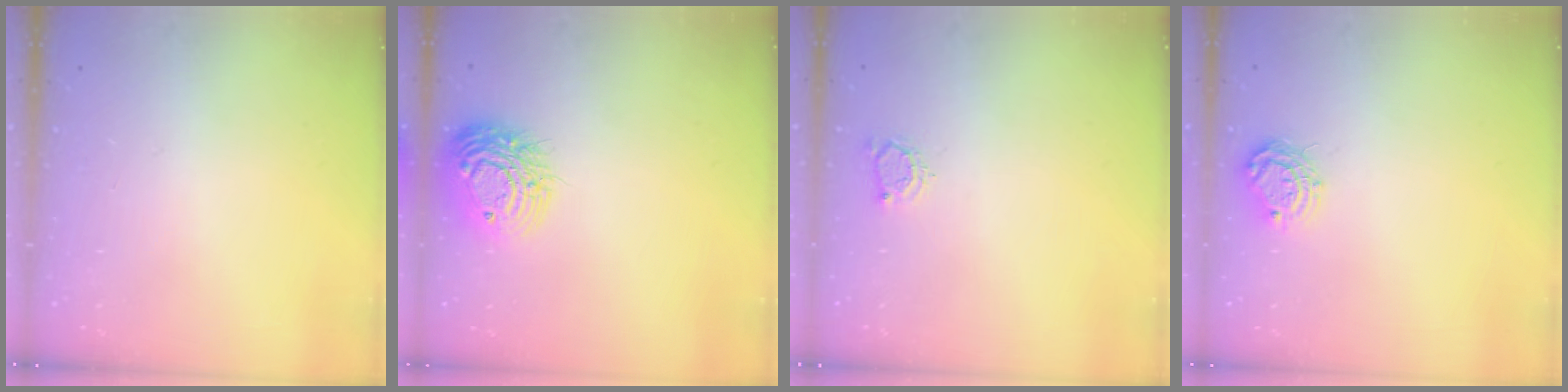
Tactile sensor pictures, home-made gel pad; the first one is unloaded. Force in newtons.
{"total": 15.6, "press": 15.5, "slide": 1.4}
{"total": 3.5, "press": 3.5, "slide": 0.5}
{"total": 7.7, "press": 7.7, "slide": 0.4}